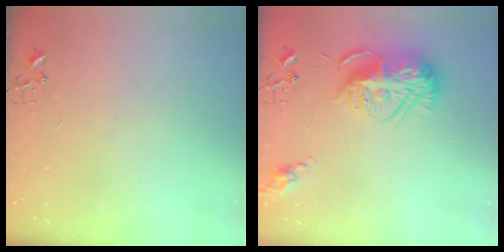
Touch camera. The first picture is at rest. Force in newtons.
{"total": 15.8, "press": 15.8, "slide": 1.4}